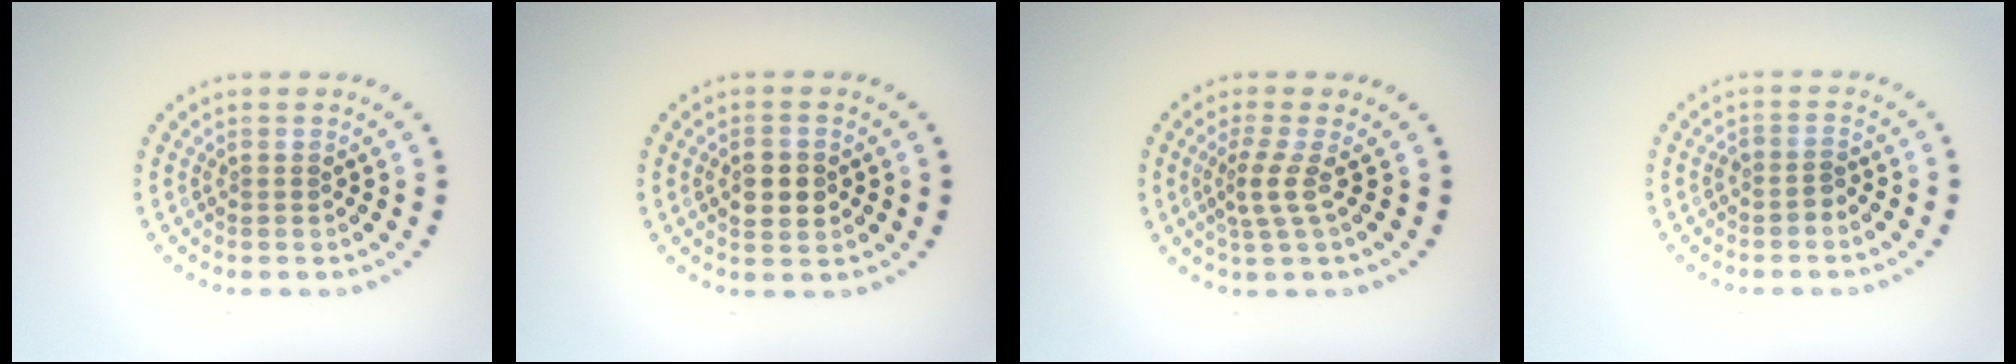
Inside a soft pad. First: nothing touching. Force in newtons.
{"total": 2.9, "press": 2.9, "slide": 0.2}
{"total": 2.4, "press": 1.6, "slide": 1.8}
{"total": 1.2, "press": 0.9, "slide": 0.8}